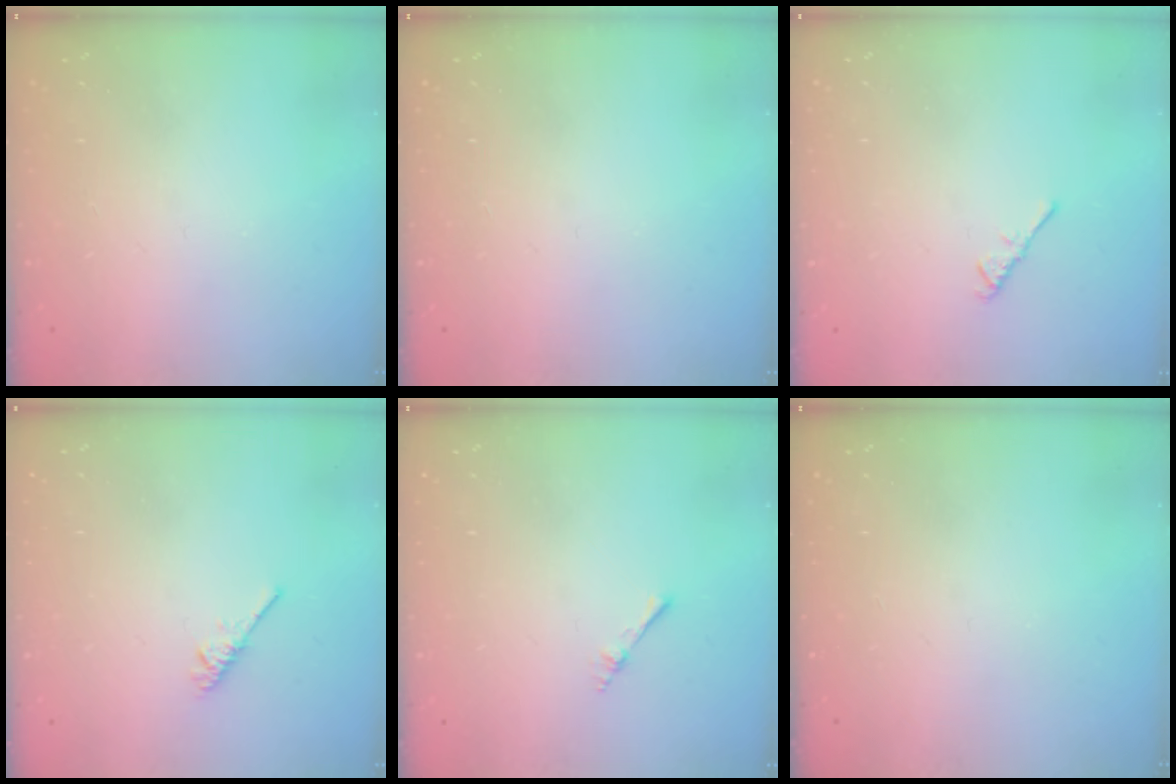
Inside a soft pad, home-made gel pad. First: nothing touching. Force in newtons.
{"total": 0.0}
{"total": 2.6, "press": 2.6, "slide": 0.6}
{"total": 1.9, "press": 1.9, "slide": 0.4}
{"total": 2.2, "press": 2.1, "slide": 0.3}
{"total": 0.0}